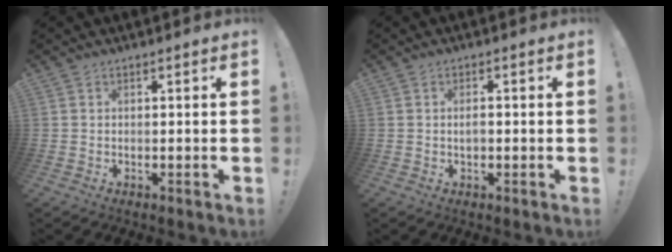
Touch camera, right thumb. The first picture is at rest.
{"total": 1.6, "force": [-0.1, 0.8, 1.3], "torque": [-0.018, 0.001, -0.004]}